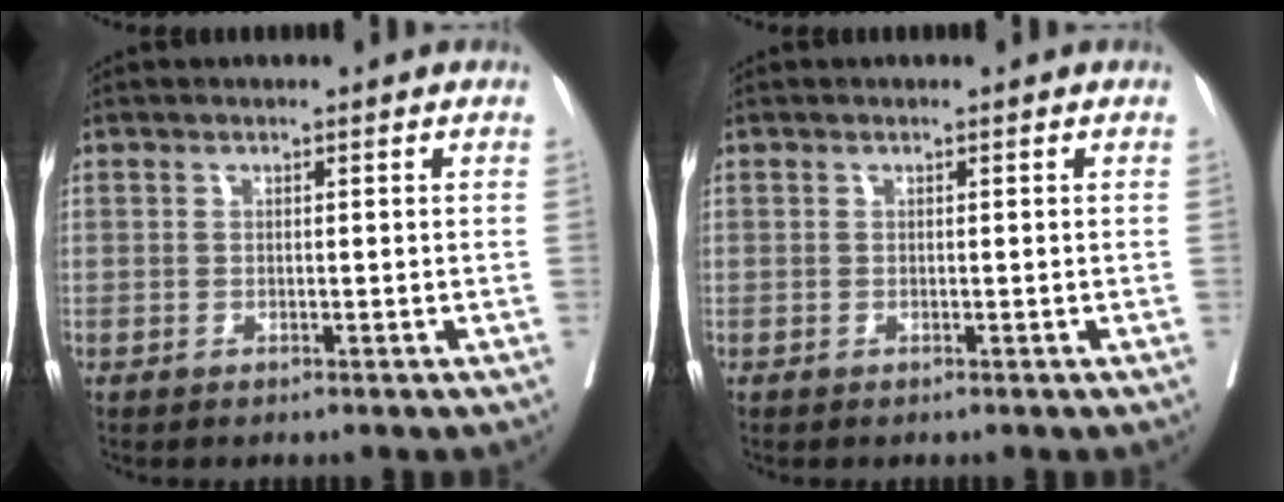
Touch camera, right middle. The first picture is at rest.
{"total": 0.0}